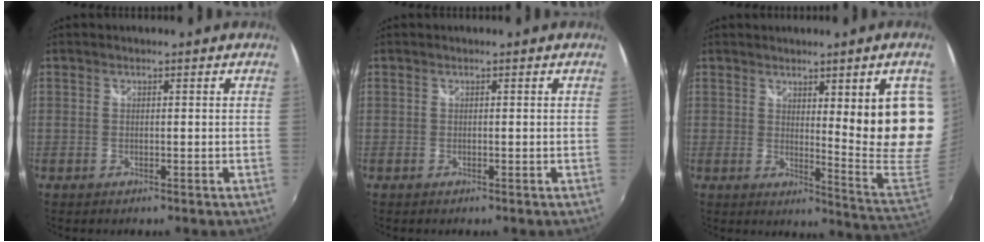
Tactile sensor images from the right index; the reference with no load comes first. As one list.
[{"total": 0.0}, {"total": 15.7, "force": [4.1, 1.0, 15.1], "torque": [-0.175, -0.019, 0.071]}]